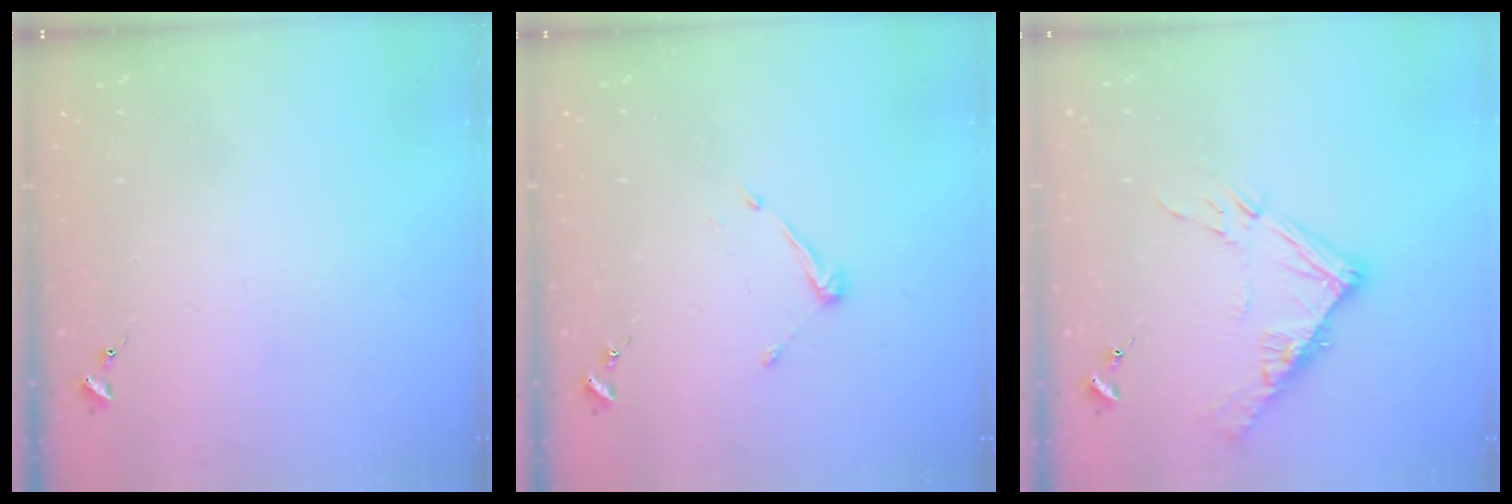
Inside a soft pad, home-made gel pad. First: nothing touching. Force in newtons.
{"total": 6.6, "press": 6.6, "slide": 0.5}
{"total": 13.2, "press": 13.2, "slide": 1.2}